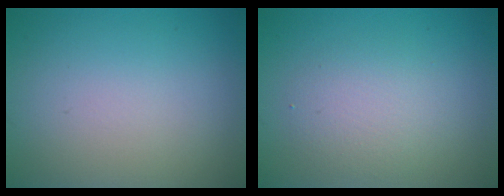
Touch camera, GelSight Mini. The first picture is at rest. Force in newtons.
{"total": 2.9, "press": 2.9, "slide": 0.0}